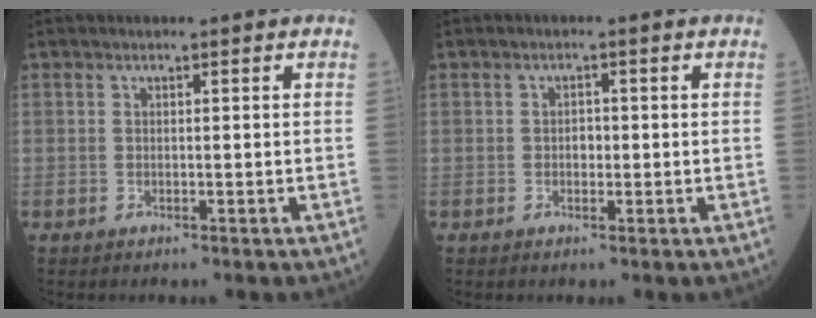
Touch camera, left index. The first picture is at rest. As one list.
[{"total": 1.4, "force": [-0.2, 0.9, 1.0], "torque": [-0.015, 0.003, -0.003]}]